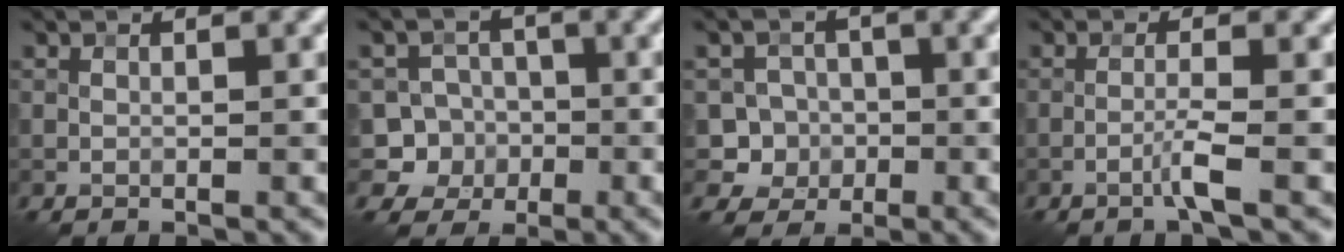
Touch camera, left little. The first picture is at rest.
{"total": 5.8, "force": [-1.6, 5.5, 1.0], "torque": [0.004, 0.006, -0.046]}
{"total": 4.5, "force": [-1.2, 4.3, 0.9], "torque": [0.012, 0.007, -0.036]}
{"total": 1.8, "force": [-0.9, -0.2, 1.5], "torque": [-0.030, 0.009, -0.027]}